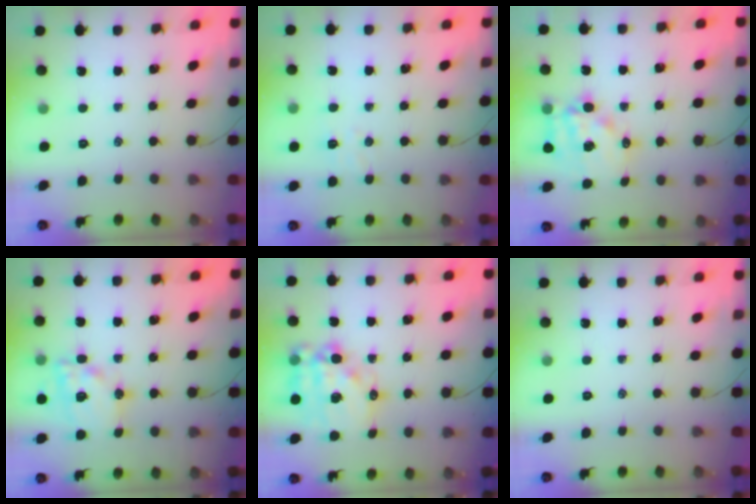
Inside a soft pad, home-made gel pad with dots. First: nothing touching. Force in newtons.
{"total": 3.8, "press": 3.6, "slide": 1.1}
{"total": 13.3, "press": 12.9, "slide": 3.2}
{"total": 15.5, "press": 15.2, "slide": 3.1}
{"total": 17.5, "press": 17.1, "slide": 4.0}
{"total": 0.0}